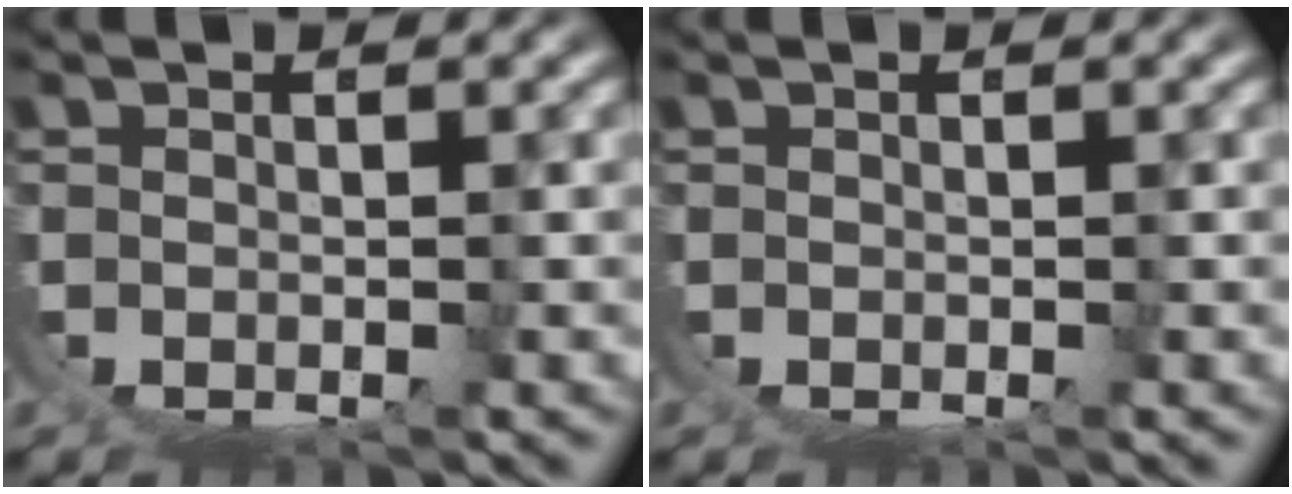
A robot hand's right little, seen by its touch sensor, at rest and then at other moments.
{"total": 0.0}